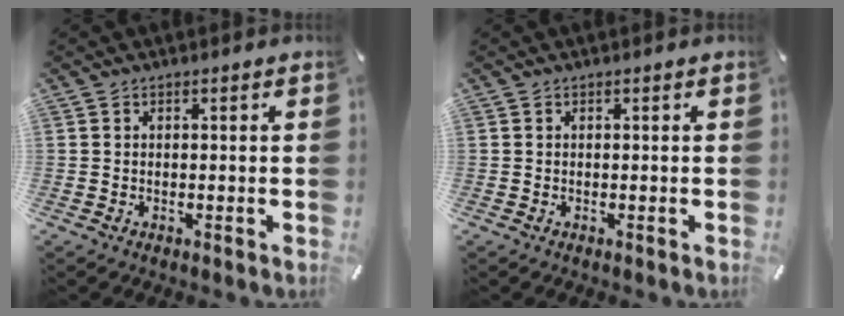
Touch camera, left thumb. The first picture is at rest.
{"total": 0.0}